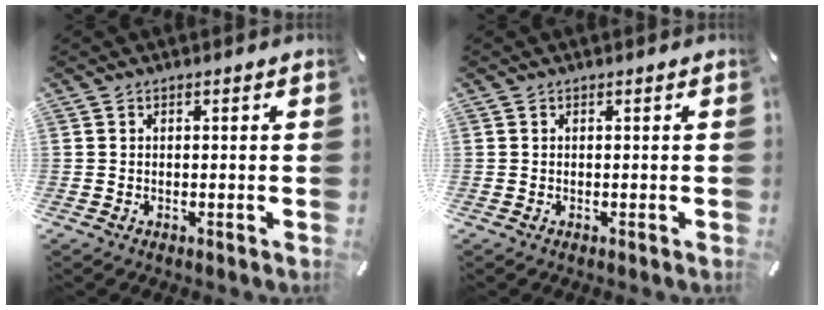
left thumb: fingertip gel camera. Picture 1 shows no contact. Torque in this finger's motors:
{"motor_torque": [0.02, 0.02, 0.01, -0.07, 0.00]}